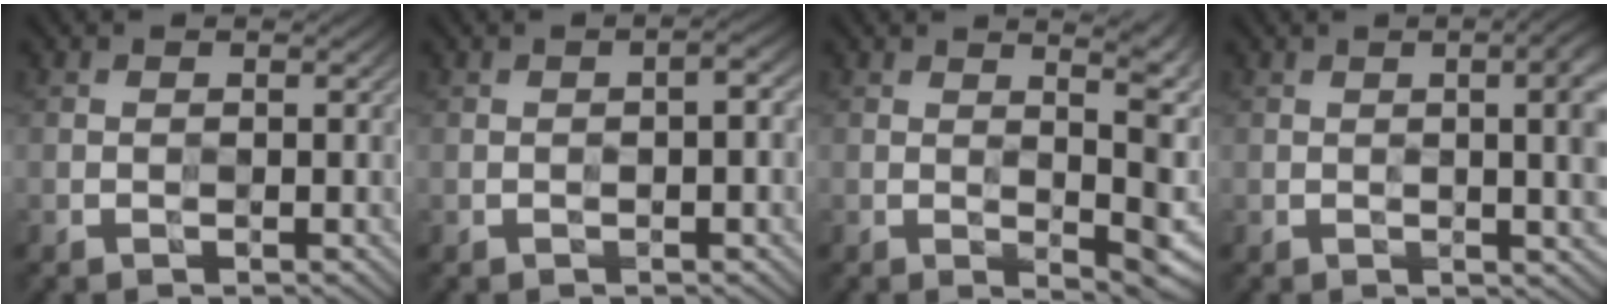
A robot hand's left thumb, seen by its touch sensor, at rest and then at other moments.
{"total": 2.2, "force": [-0.3, 0.4, 2.2], "torque": [-0.034, 0.010, -0.006]}
{"total": 10.9, "force": [3.3, 3.3, 9.8], "torque": [-0.113, 0.018, 0.054]}
{"total": 8.2, "force": [0.7, 2.6, 7.8], "torque": [-0.084, 0.013, 0.005]}